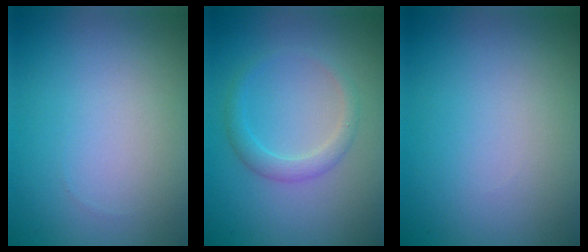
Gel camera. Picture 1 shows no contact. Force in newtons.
{"total": 1.9, "press": 1.9, "slide": 0.2}
{"total": 0.0}